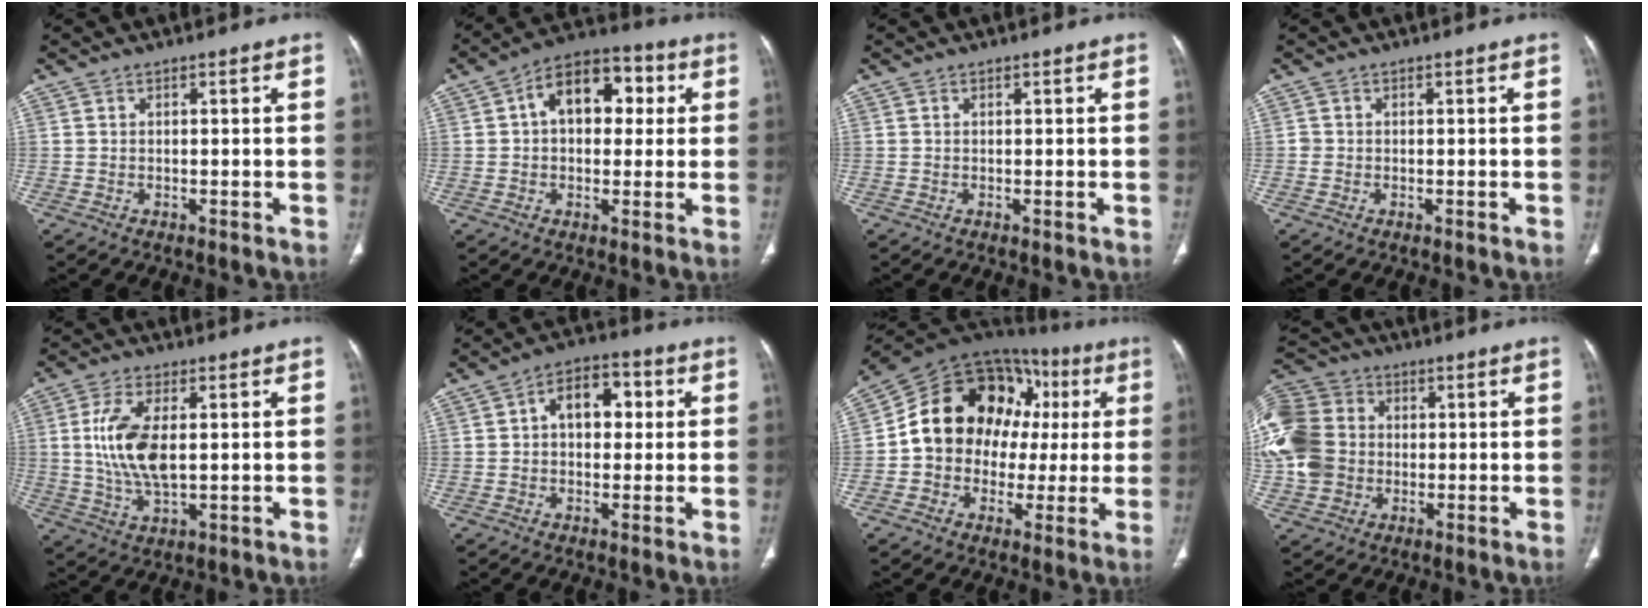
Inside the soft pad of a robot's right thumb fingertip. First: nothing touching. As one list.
[{"total": 12.7, "force": [2.6, 8.4, 9.2], "torque": [-0.099, 0.028, 0.029]}, {"total": 0.0}, {"total": 0.9, "force": [-0.2, 0.8, 0.2], "torque": [0.001, 0.004, -0.004]}, {"total": 11.2, "force": [1.3, 5.3, 9.8], "torque": [-0.204, -0.008, 0.029]}, {"total": 9.1, "force": [1.5, 6.1, 6.6], "torque": [-0.067, 0.022, 0.018]}, {"total": 20.5, "force": [2.3, 16.2, 12.3], "torque": [-0.148, 0.054, 0.037]}, {"total": 18.2, "force": [-0.1, 15.3, 9.9], "torque": [-0.233, 0.030, -0.002]}]